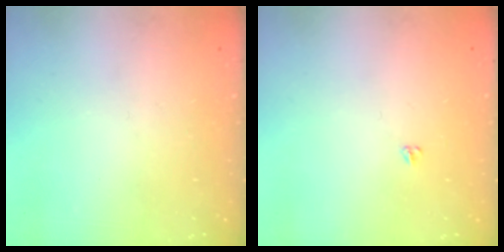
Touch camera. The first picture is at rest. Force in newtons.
{"total": 3.1, "press": 3.0, "slide": 0.4}